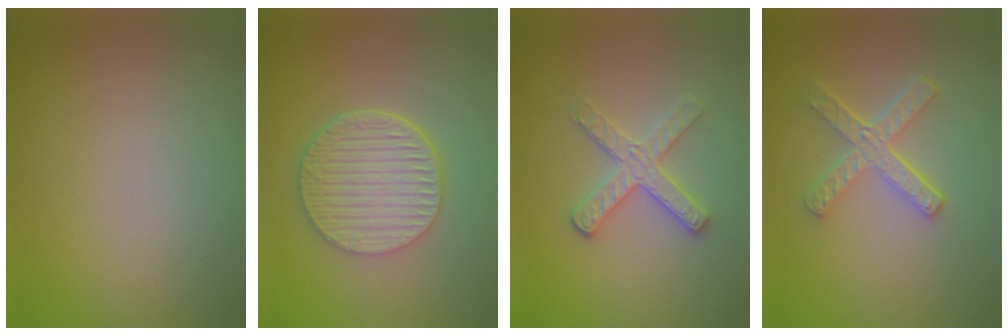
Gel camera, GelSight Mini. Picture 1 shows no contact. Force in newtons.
{"total": 6.4, "press": 4.5, "slide": 4.6}
{"total": 3.1, "press": 2.9, "slide": 1.2}
{"total": 4.1, "press": 3.1, "slide": 2.8}